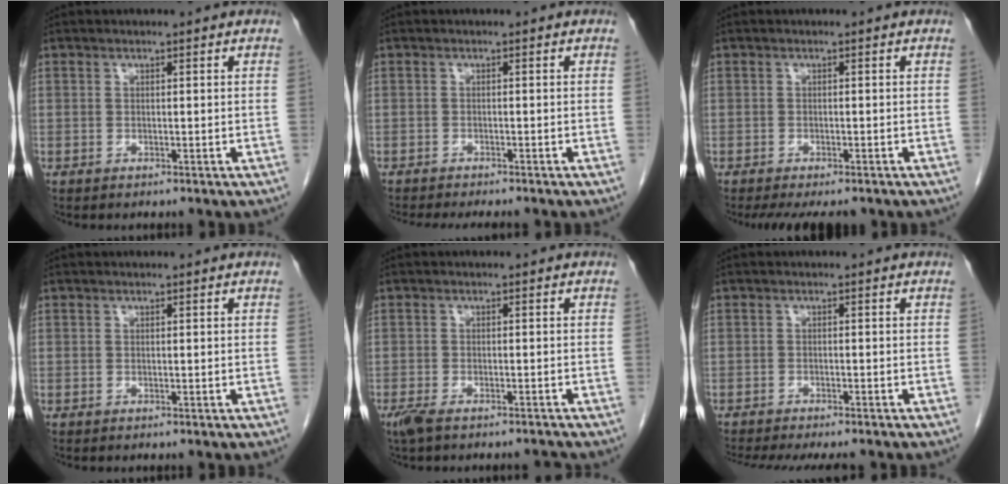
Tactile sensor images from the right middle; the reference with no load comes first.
{"total": 7.9, "force": [-7.0, 1.1, 3.4], "torque": [-0.039, -0.011, -0.097]}
{"total": 7.2, "force": [-5.8, 2.3, 3.5], "torque": [-0.043, -0.013, -0.079]}
{"total": 0.0}
{"total": 4.7, "force": [-4.0, 0.8, 2.3], "torque": [-0.040, -0.009, -0.068]}
{"total": 11.5, "force": [-10.0, 2.0, 5.3], "torque": [-0.081, -0.017, -0.134]}